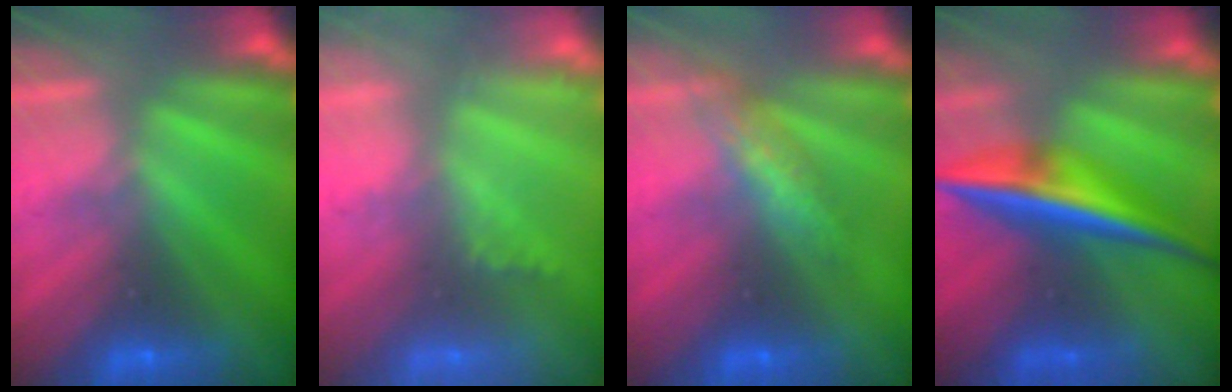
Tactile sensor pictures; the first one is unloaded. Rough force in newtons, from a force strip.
{"total": 1.8}
{"total": 2.5}
{"total": 7.2}